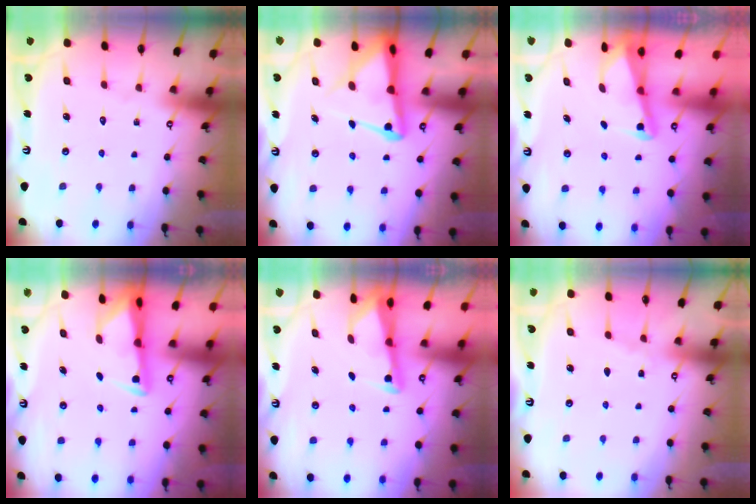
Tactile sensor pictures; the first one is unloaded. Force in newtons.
{"total": 7.2, "press": 7.2, "slide": 0.8}
{"total": 2.0, "press": 2.0, "slide": 0.4}
{"total": 3.0, "press": 2.9, "slide": 0.5}
{"total": 2.9, "press": 2.9, "slide": 0.2}
{"total": 2.8, "press": 2.7, "slide": 0.3}